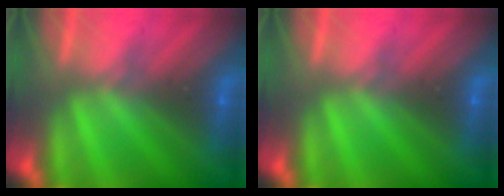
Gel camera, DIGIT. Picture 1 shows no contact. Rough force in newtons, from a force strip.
{"total": 0.0}